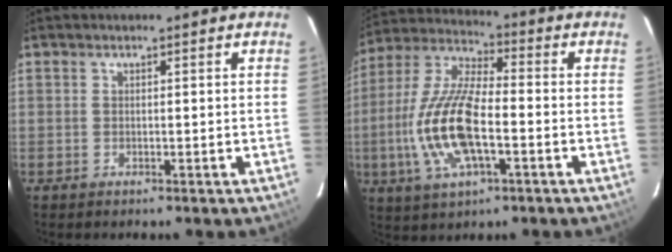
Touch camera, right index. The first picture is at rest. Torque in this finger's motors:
{"motor_torque": [2.14, 0.00, 1.05, 0.21]}